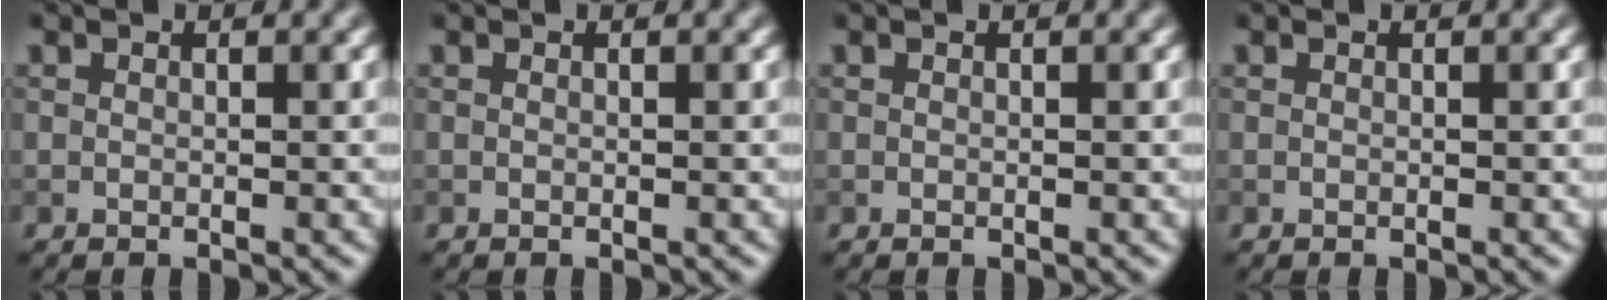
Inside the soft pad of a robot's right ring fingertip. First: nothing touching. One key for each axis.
{"total": 0.0}
{"total": 0.0}
{"total": 0.0}